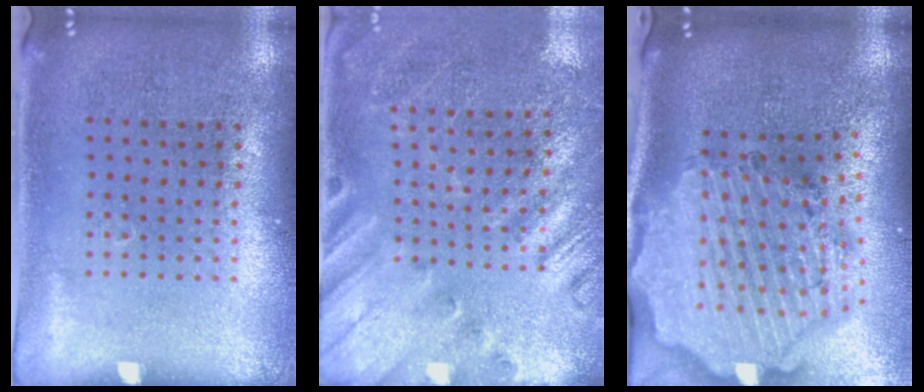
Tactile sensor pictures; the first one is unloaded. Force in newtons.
{"total": 2.4, "press": 2.0, "slide": 1.3}
{"total": 3.5, "press": 3.0, "slide": 1.8}